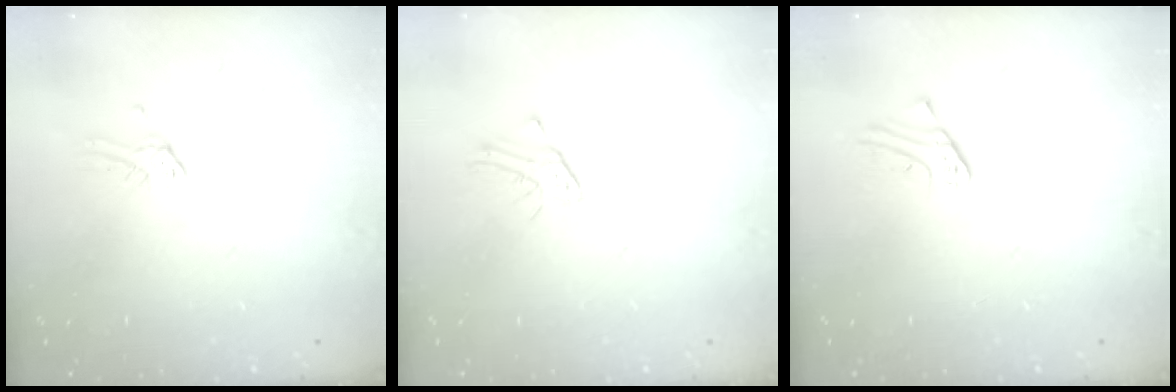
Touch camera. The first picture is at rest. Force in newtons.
{"total": 2.0, "press": 2.0, "slide": 0.2}
{"total": 2.3, "press": 2.3, "slide": 0.2}